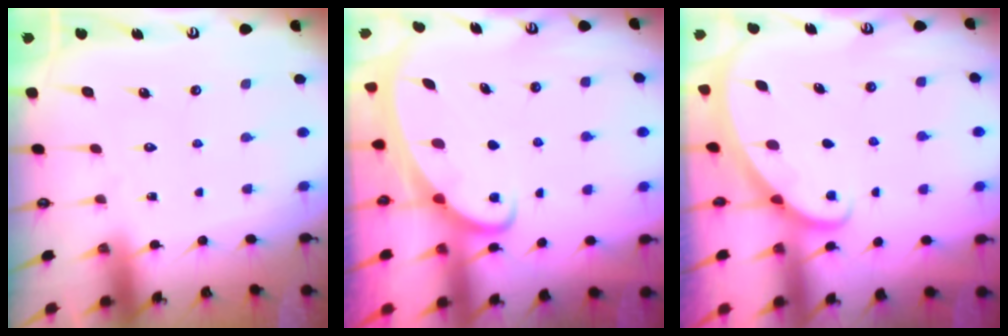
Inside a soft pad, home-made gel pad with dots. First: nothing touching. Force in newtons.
{"total": 2.1, "press": 2.1, "slide": 0.3}
{"total": 1.3, "press": 1.3, "slide": 0.0}